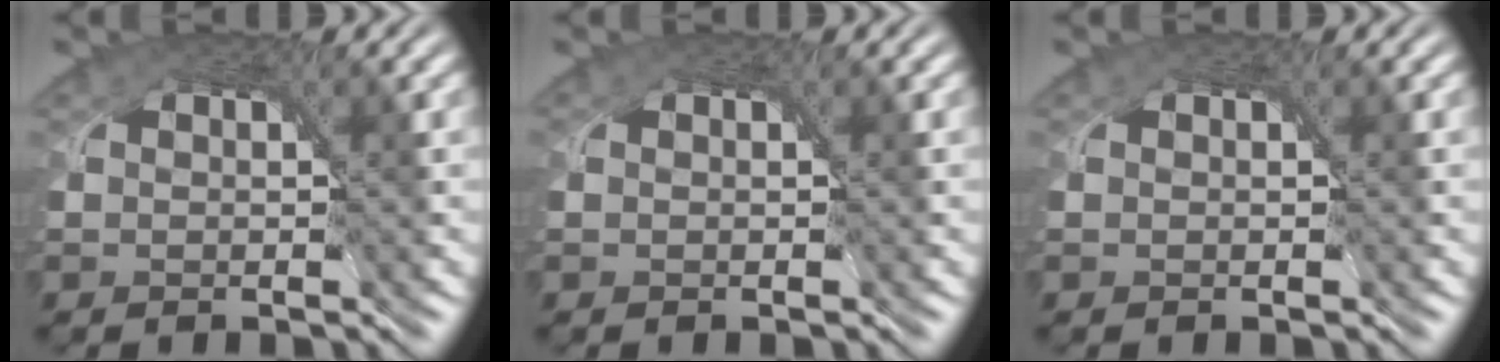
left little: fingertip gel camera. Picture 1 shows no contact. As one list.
[{"total": 0.0}, {"total": 0.0}]